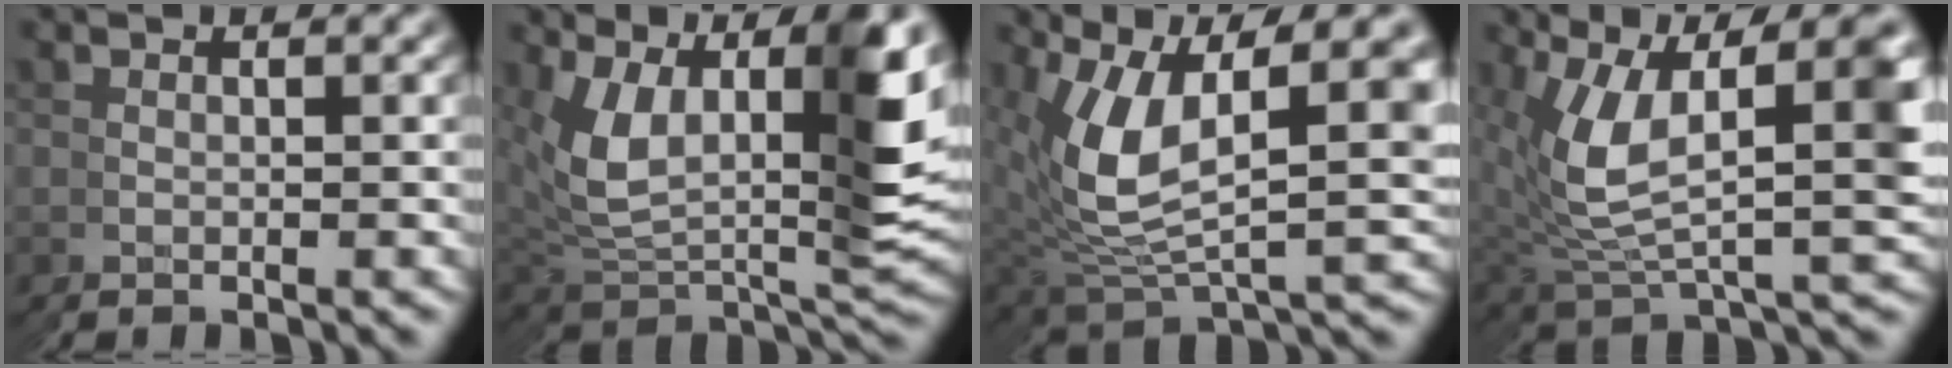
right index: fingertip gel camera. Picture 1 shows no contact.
{"total": 11.9, "force": [1.8, 7.4, 9.2], "torque": [-0.167, -0.019, 0.043]}
{"total": 9.3, "force": [1.8, 6.0, 6.9], "torque": [-0.149, -0.018, 0.043]}
{"total": 10.2, "force": [1.6, 6.6, 7.7], "torque": [-0.141, -0.008, 0.034]}